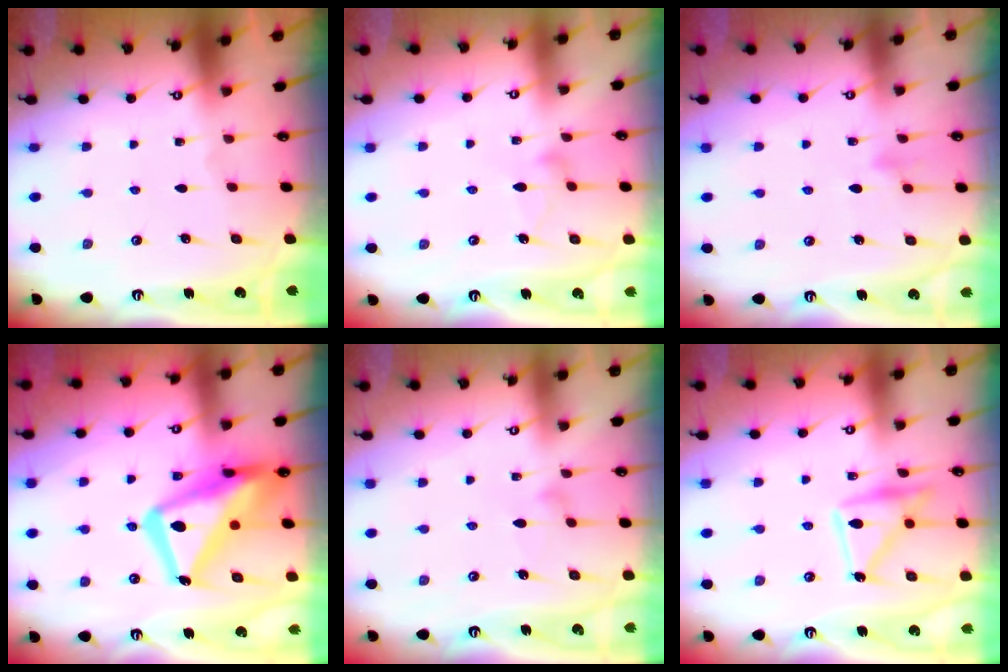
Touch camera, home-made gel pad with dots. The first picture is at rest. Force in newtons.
{"total": 8.7, "press": 8.7, "slide": 0.4}
{"total": 9.5, "press": 9.5, "slide": 0.4}
{"total": 20.3, "press": 20.2, "slide": 1.8}
{"total": 6.2, "press": 6.2, "slide": 0.4}
{"total": 15.8, "press": 15.8, "slide": 0.9}